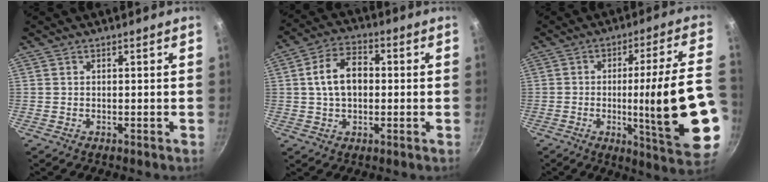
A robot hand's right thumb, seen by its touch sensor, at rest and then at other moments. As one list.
[{"total": 9.6, "force": [0.5, 6.4, 7.1], "torque": [-0.104, 0.024, 0.003]}, {"total": 22.8, "force": [-4.4, 3.5, 22.1], "torque": [-0.303, 0.010, -0.051]}]